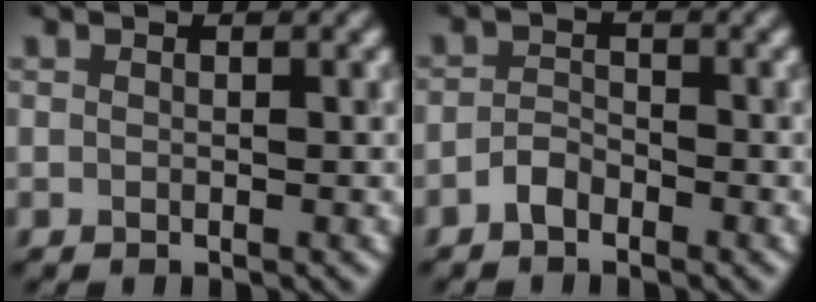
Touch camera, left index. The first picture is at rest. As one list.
[{"total": 1.5, "force": [-1.2, 0.7, 0.7], "torque": [-0.013, 0.009, -0.026]}]